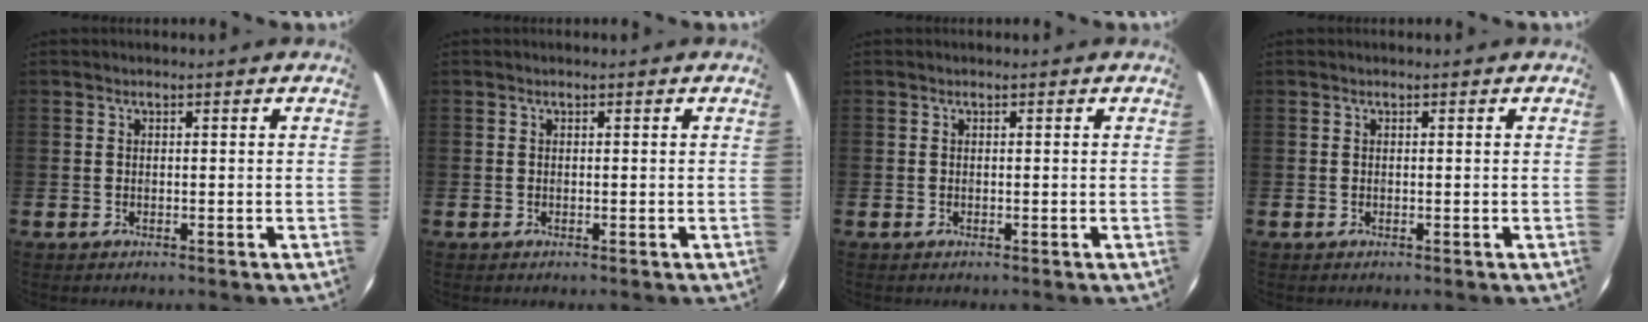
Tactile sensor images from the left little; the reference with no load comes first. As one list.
[{"total": 0.0}, {"total": 0.0}, {"total": 0.0}]